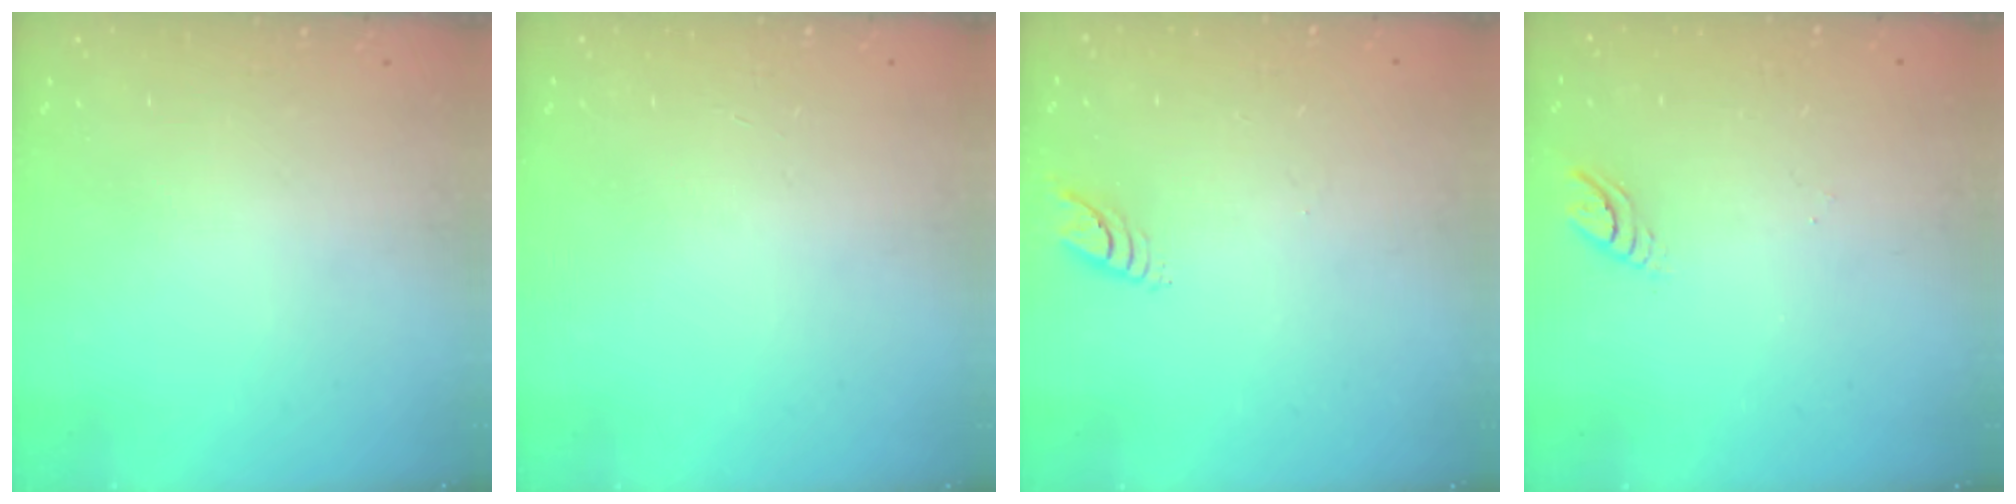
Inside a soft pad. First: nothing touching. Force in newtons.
{"total": 2.7, "press": 2.7, "slide": 0.3}
{"total": 4.7, "press": 4.6, "slide": 0.4}
{"total": 3.9, "press": 3.9, "slide": 0.4}